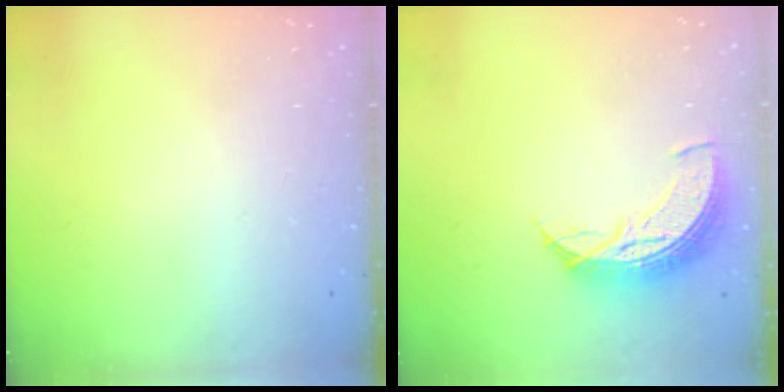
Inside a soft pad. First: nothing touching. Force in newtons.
{"total": 8.6, "press": 8.6, "slide": 0.8}